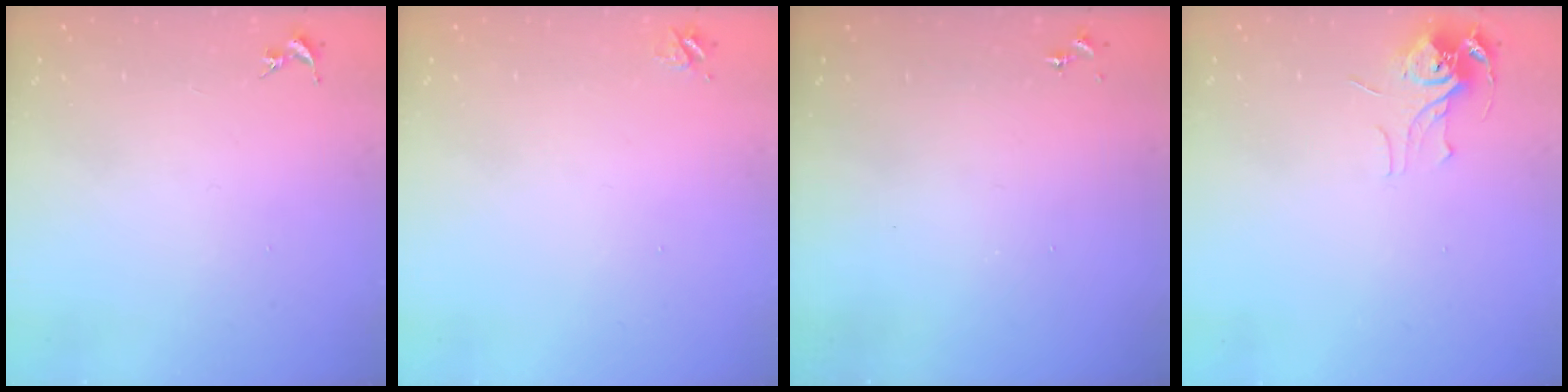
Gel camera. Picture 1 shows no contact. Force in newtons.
{"total": 3.7, "press": 3.6, "slide": 0.5}
{"total": 0.0}
{"total": 7.8, "press": 7.7, "slide": 0.7}